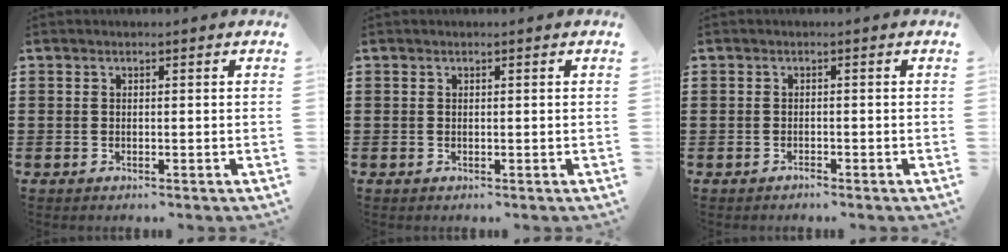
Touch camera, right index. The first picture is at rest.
{"total": 0.0}
{"total": 0.9, "force": [-0.9, 0.1, 0.0], "torque": [-0.003, 0.001, -0.019]}